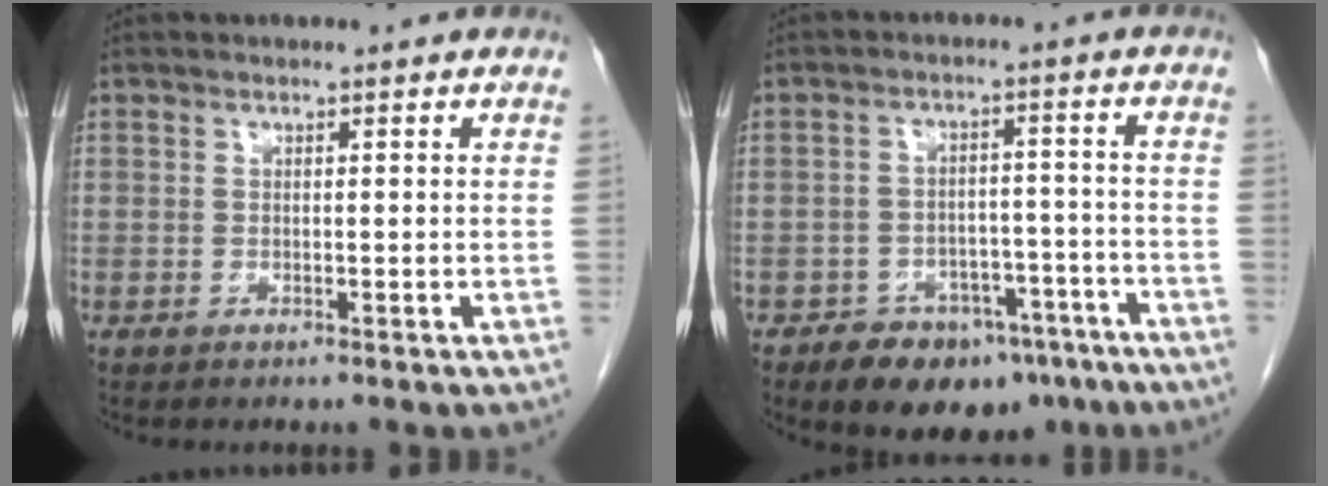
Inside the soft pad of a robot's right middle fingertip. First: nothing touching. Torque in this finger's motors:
{"motor_torque": [1.03, -0.77, 0.02, 0.02]}